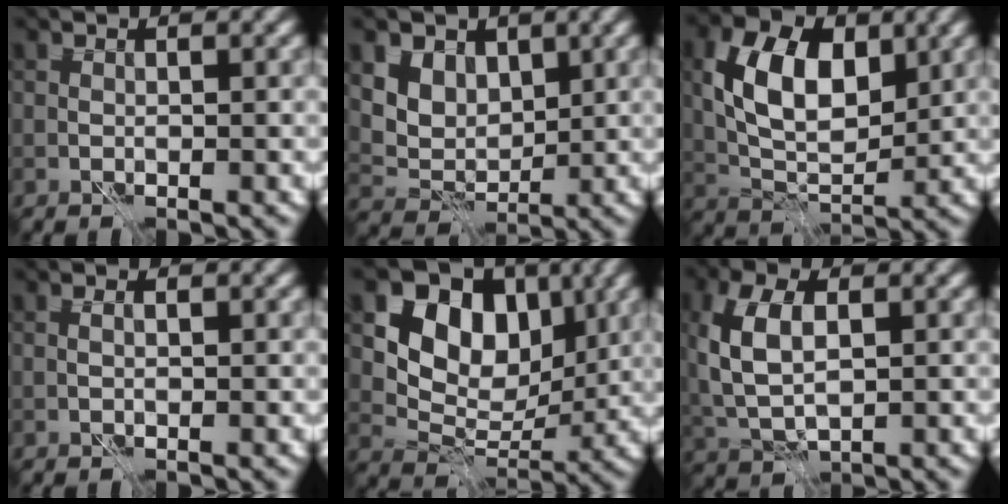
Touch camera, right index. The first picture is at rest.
{"total": 6.4, "force": [3.2, 4.8, 2.8], "torque": [-0.069, -0.008, 0.063]}
{"total": 7.9, "force": [2.0, 4.7, 6.0], "torque": [-0.113, 0.007, 0.034]}
{"total": 0.6, "force": [0.0, 0.2, 0.5], "torque": [-0.014, 0.001, -0.001]}
{"total": 10.3, "force": [4.3, 7.4, 5.8], "torque": [-0.104, 0.007, 0.064]}
{"total": 6.7, "force": [1.1, 4.0, 5.3], "torque": [-0.132, 0.006, 0.017]}